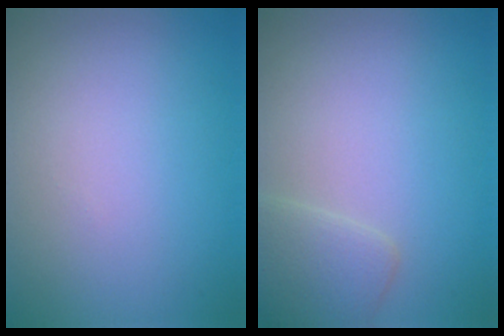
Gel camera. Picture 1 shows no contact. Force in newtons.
{"total": 2.3, "press": 2.3, "slide": 0.1}